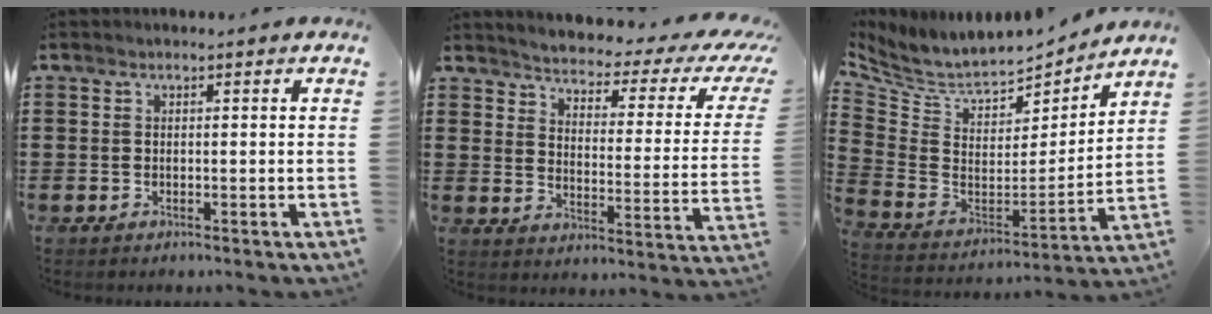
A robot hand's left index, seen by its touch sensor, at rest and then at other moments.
{"total": 3.0, "force": [2.4, 0.3, 1.7], "torque": [-0.049, -0.026, 0.031]}
{"total": 6.2, "force": [5.7, 1.6, 1.8], "torque": [-0.070, -0.052, 0.096]}